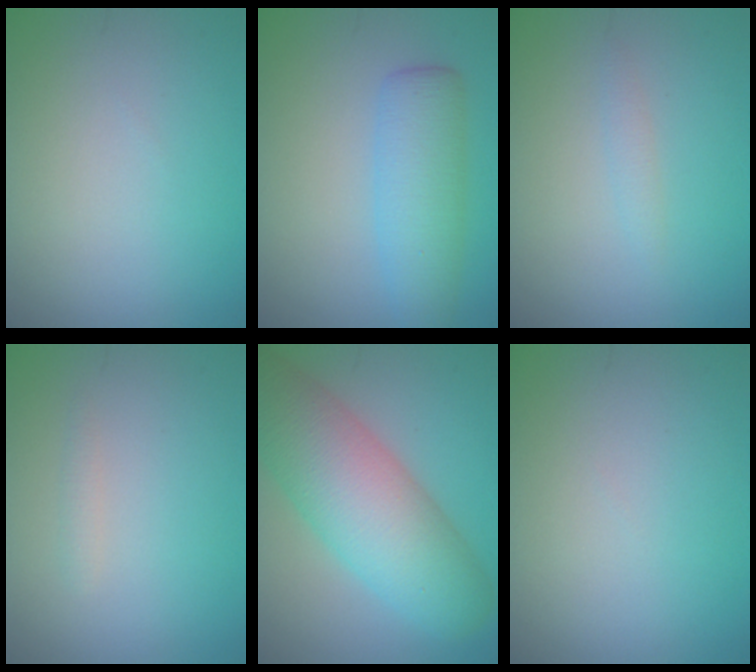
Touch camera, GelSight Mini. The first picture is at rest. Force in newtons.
{"total": 4.5, "press": 4.5, "slide": 0.1}
{"total": 0.8, "press": 0.8, "slide": 0.0}
{"total": 0.7, "press": 0.7, "slide": 0.0}
{"total": 9.7, "press": 9.7, "slide": 0.3}
{"total": 0.0}